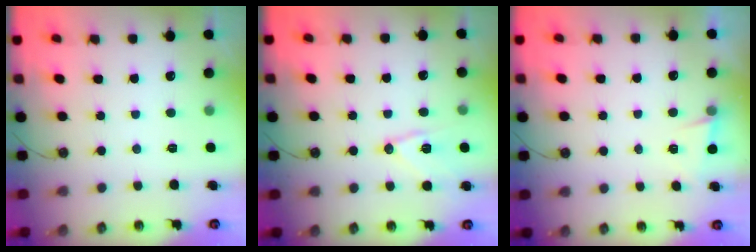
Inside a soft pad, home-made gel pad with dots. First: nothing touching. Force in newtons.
{"total": 11.9, "press": 11.8, "slide": 0.8}
{"total": 2.7, "press": 2.6, "slide": 1.0}